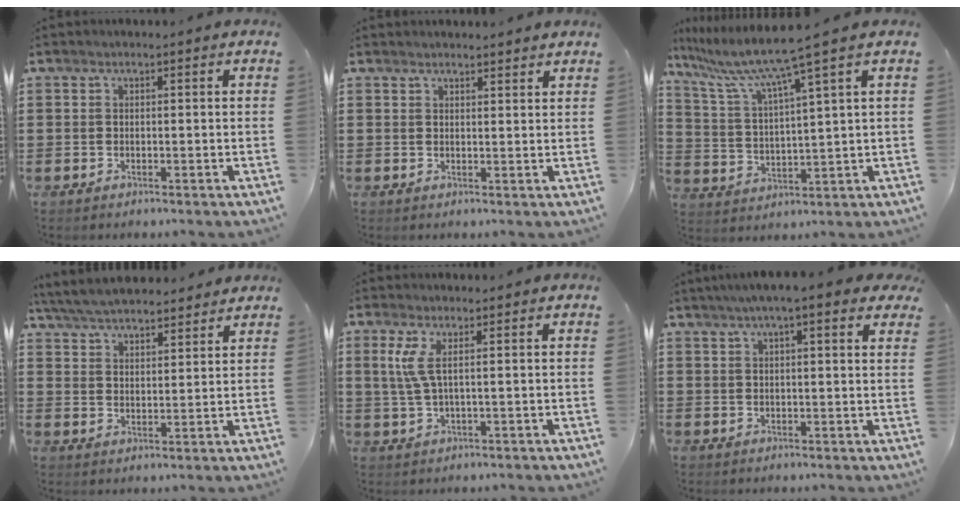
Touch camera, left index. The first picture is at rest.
{"total": 1.6, "force": [1.6, 0.0, -0.1], "torque": [-0.002, 0.001, 0.031]}
{"total": 7.9, "force": [5.9, -0.9, 5.2], "torque": [-0.125, -0.037, 0.094]}
{"total": 5.7, "force": [5.5, 0.9, 1.3], "torque": [-0.049, -0.018, 0.099]}
{"total": 3.7, "force": [1.0, 0.4, 3.6], "torque": [-0.097, -0.013, 0.010]}
{"total": 4.7, "force": [3.5, 0.4, 3.2], "torque": [-0.072, 0.003, 0.061]}